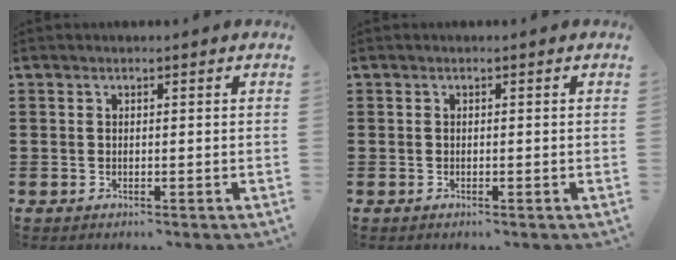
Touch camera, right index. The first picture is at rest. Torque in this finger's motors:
{"motor_torque": [0.25, 0.89, 0.02, -0.01]}